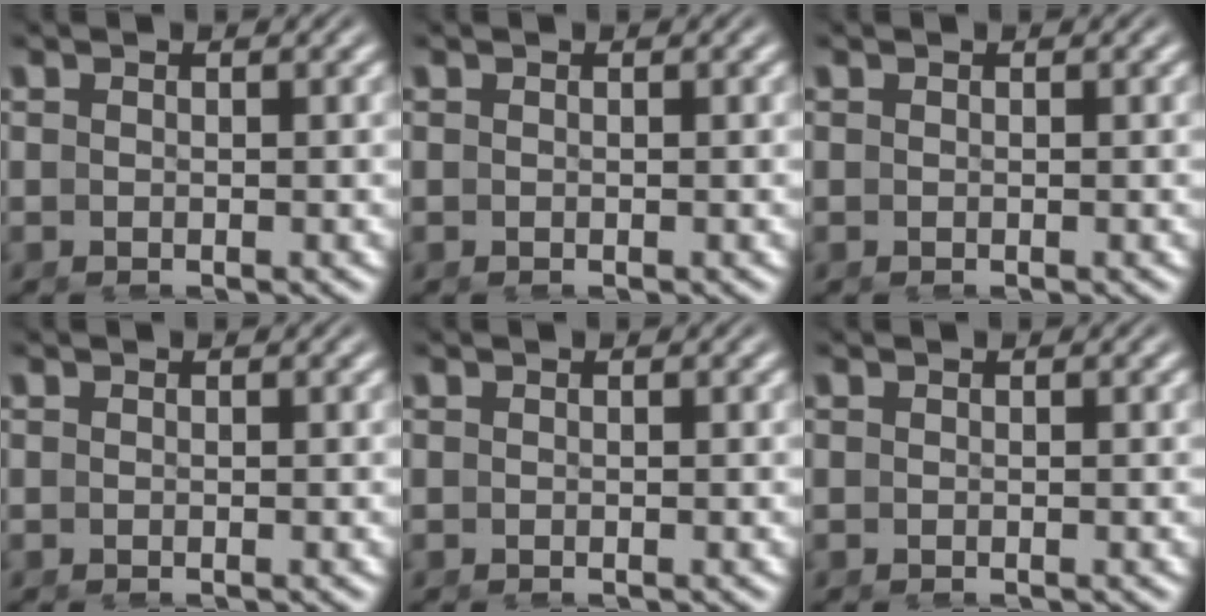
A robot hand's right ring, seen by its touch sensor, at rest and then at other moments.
{"total": 0.0}
{"total": 0.0}
{"total": 0.0}
{"total": 0.0}
{"total": 0.0}